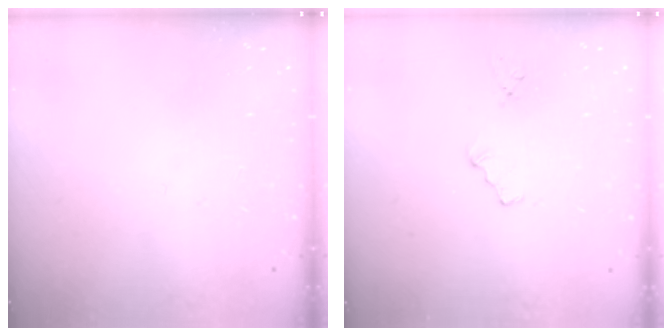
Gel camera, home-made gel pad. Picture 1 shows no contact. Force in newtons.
{"total": 1.2, "press": 1.2, "slide": 0.3}